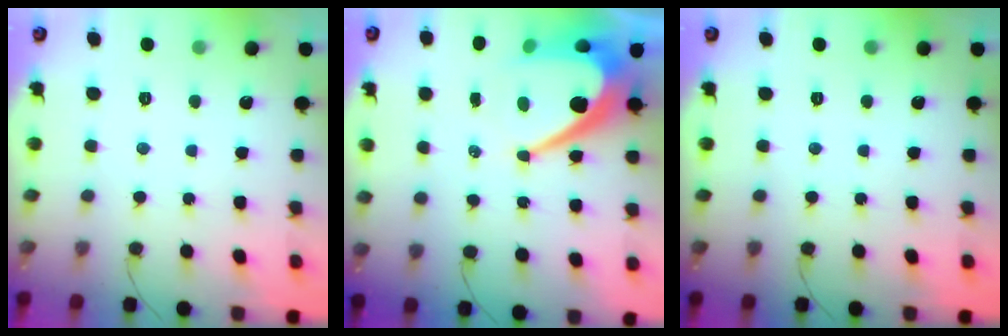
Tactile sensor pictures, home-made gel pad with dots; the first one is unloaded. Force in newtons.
{"total": 14.7, "press": 14.7, "slide": 1.0}
{"total": 0.0}